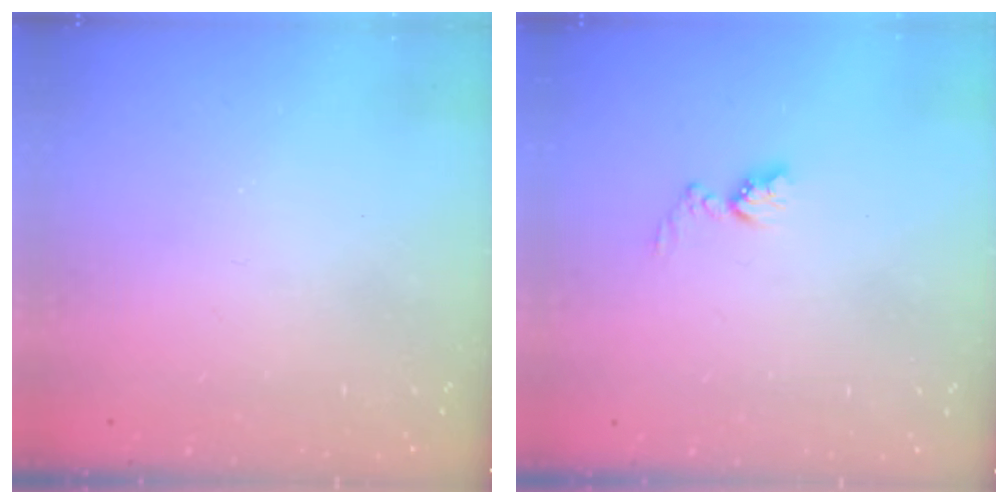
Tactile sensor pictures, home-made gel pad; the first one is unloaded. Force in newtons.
{"total": 5.6, "press": 5.5, "slide": 0.5}